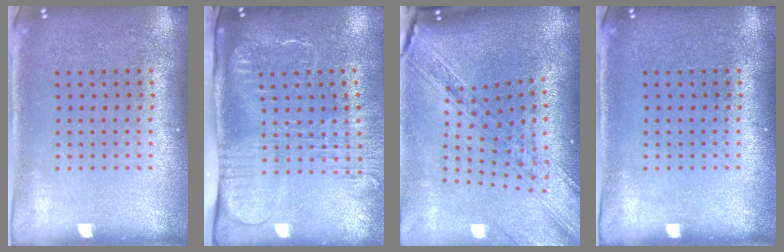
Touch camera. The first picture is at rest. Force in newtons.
{"total": 2.6, "press": 2.0, "slide": 1.7}
{"total": 2.8, "press": 2.2, "slide": 1.7}
{"total": 0.0}